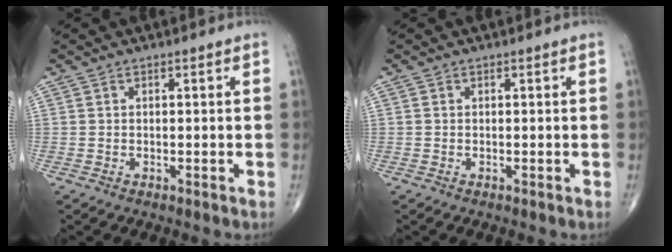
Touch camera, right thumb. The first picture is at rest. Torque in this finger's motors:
{"motor_torque": [-0.16, -0.04, -0.32, 0.02, -0.01]}